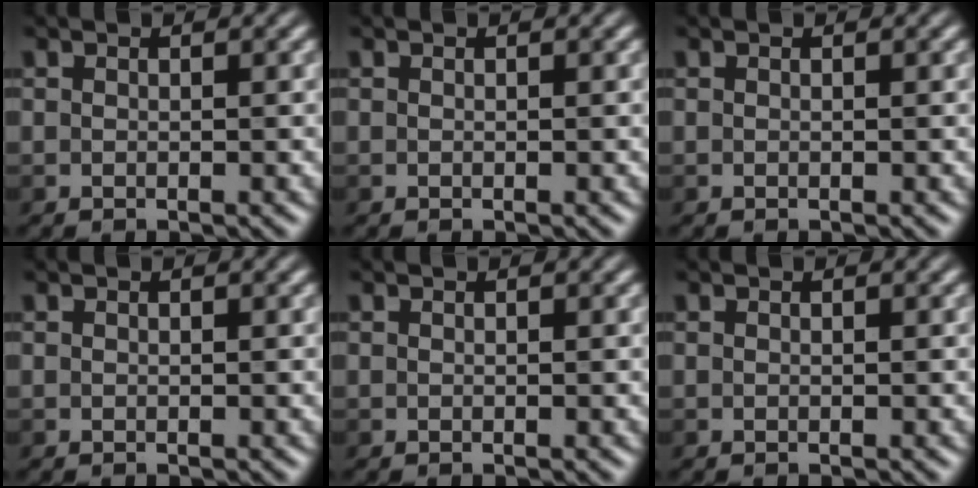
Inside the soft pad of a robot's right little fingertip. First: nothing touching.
{"total": 0.0}
{"total": 0.0}
{"total": 0.0}
{"total": 0.0}
{"total": 0.0}